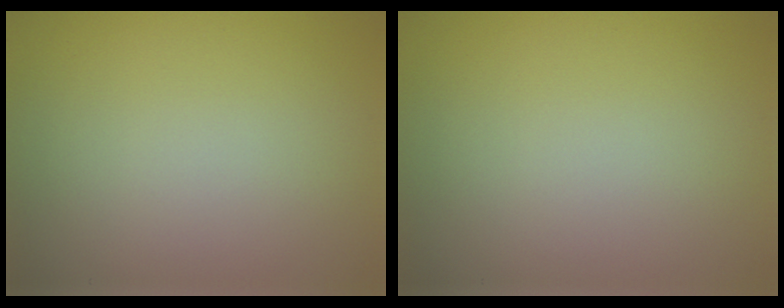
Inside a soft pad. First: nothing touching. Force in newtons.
{"total": 0.0}